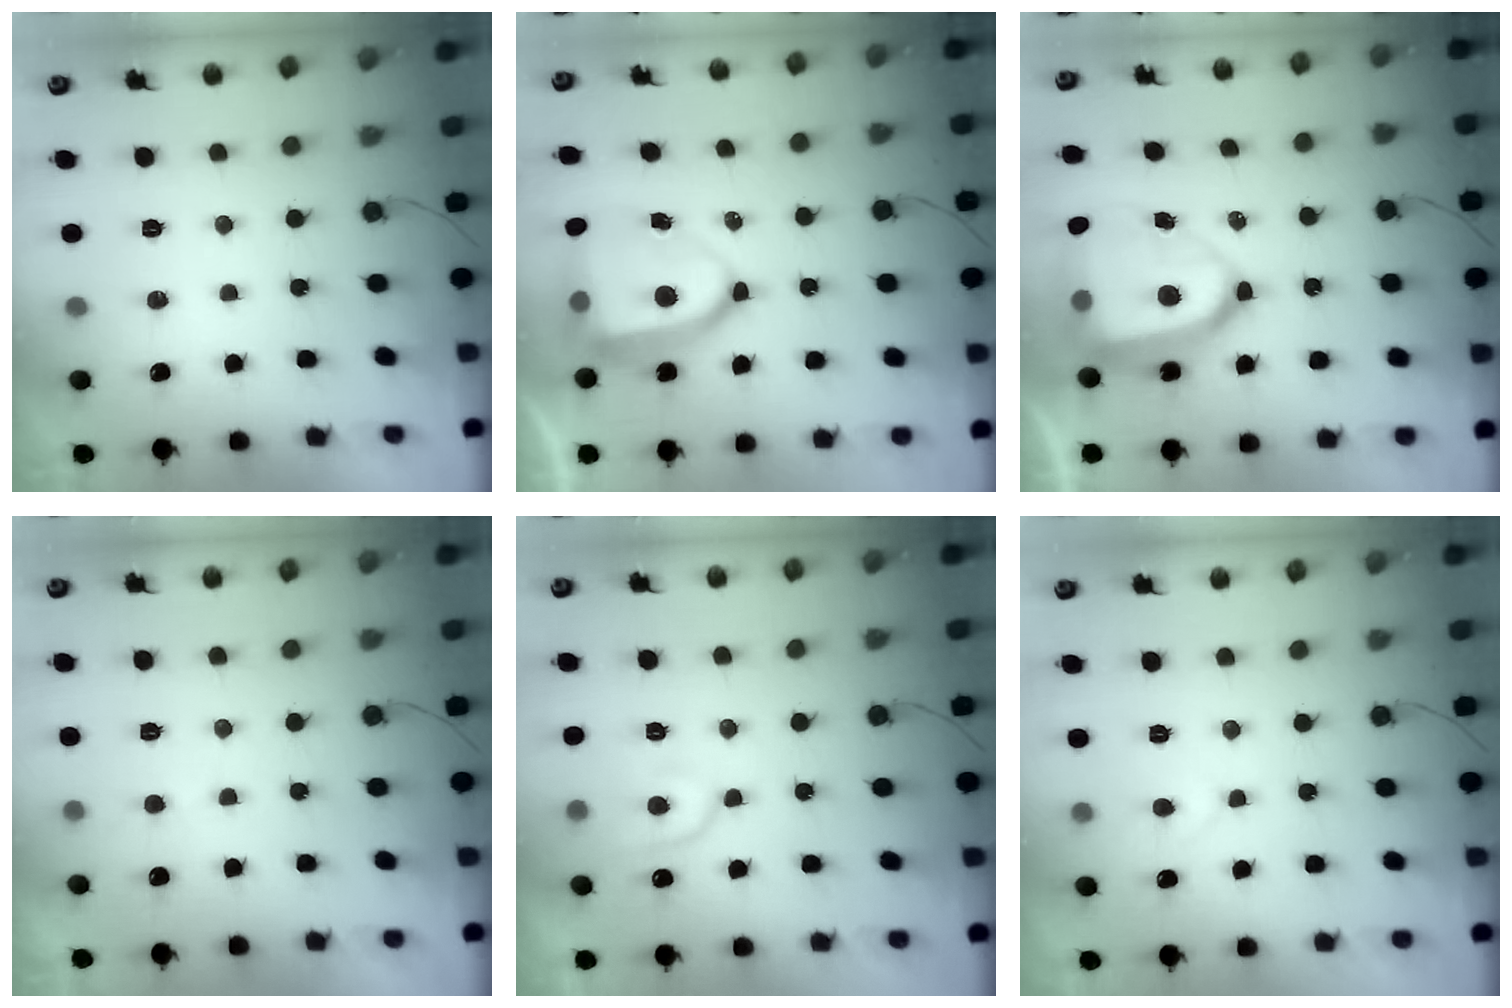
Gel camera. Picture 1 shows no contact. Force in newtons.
{"total": 12.4, "press": 12.4, "slide": 1.2}
{"total": 20.5, "press": 20.4, "slide": 1.8}
{"total": 2.2, "press": 2.2, "slide": 0.3}
{"total": 8.8, "press": 8.8, "slide": 0.6}
{"total": 4.1, "press": 4.1, "slide": 0.6}